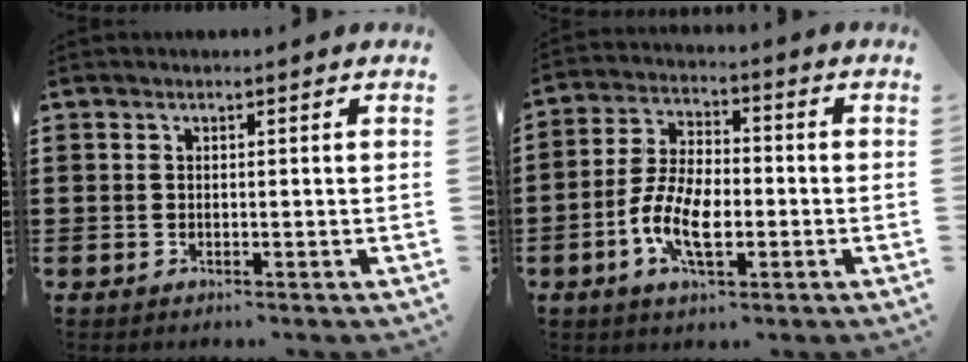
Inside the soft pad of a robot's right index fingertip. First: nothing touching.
{"total": 8.4, "force": [-2.8, 4.2, 6.8], "torque": [-0.162, -0.007, -0.057]}